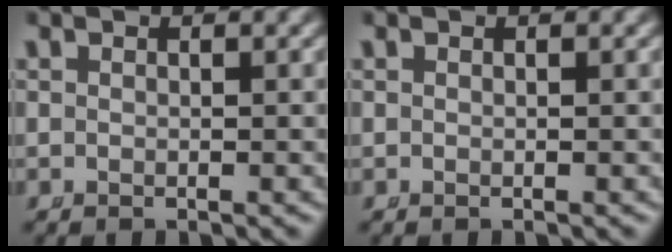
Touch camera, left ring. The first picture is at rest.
{"total": 0.0}